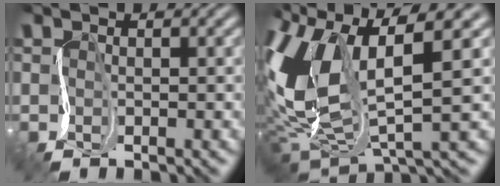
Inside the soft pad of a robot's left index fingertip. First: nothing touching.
{"total": 8.9, "force": [3.1, 4.3, 7.2], "torque": [-0.177, 0.003, 0.051]}